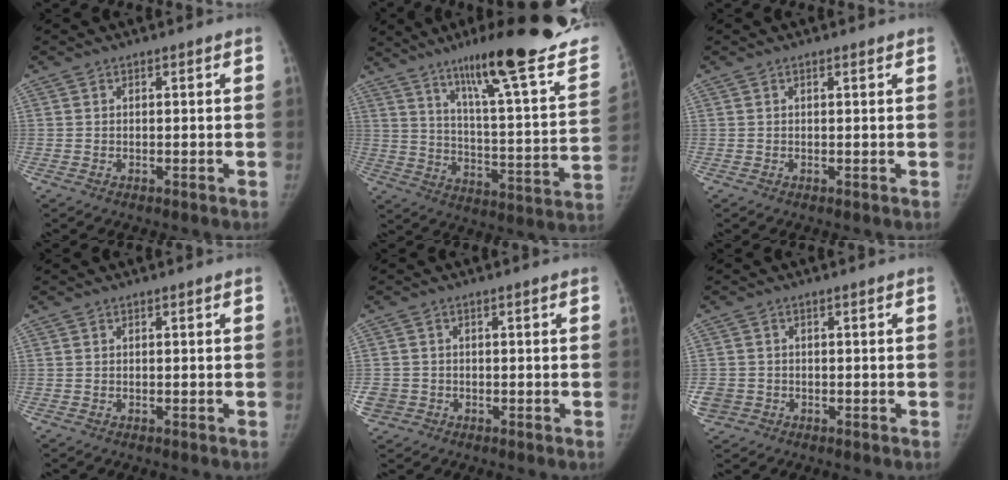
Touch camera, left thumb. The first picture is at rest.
{"total": 29.4, "force": [22.3, 3.2, 18.9], "torque": [-0.260, -0.115, 0.315]}
{"total": 0.6, "force": [0.4, 0.1, 0.5], "torque": [-0.008, 0.000, 0.006]}
{"total": 0.0}
{"total": 4.1, "force": [-1.1, 3.7, 1.3], "torque": [-0.029, 0.008, -0.015]}
{"total": 4.6, "force": [-1.2, 4.2, 1.6], "torque": [-0.041, 0.008, -0.017]}